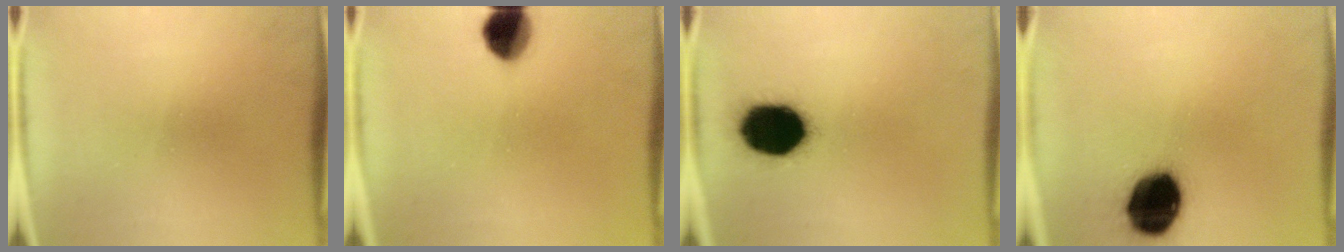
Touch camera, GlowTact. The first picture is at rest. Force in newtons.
{"total": 8.4}
{"total": 17.5}
{"total": 18.4}